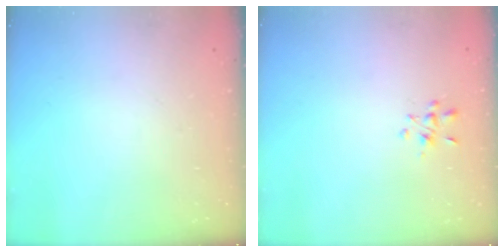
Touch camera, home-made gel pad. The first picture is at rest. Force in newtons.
{"total": 2.1, "press": 2.0, "slide": 0.7}